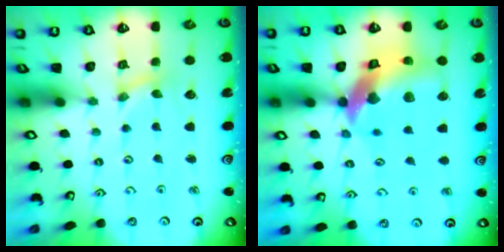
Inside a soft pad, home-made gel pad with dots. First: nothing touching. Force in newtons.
{"total": 15.2, "press": 15.0, "slide": 2.2}